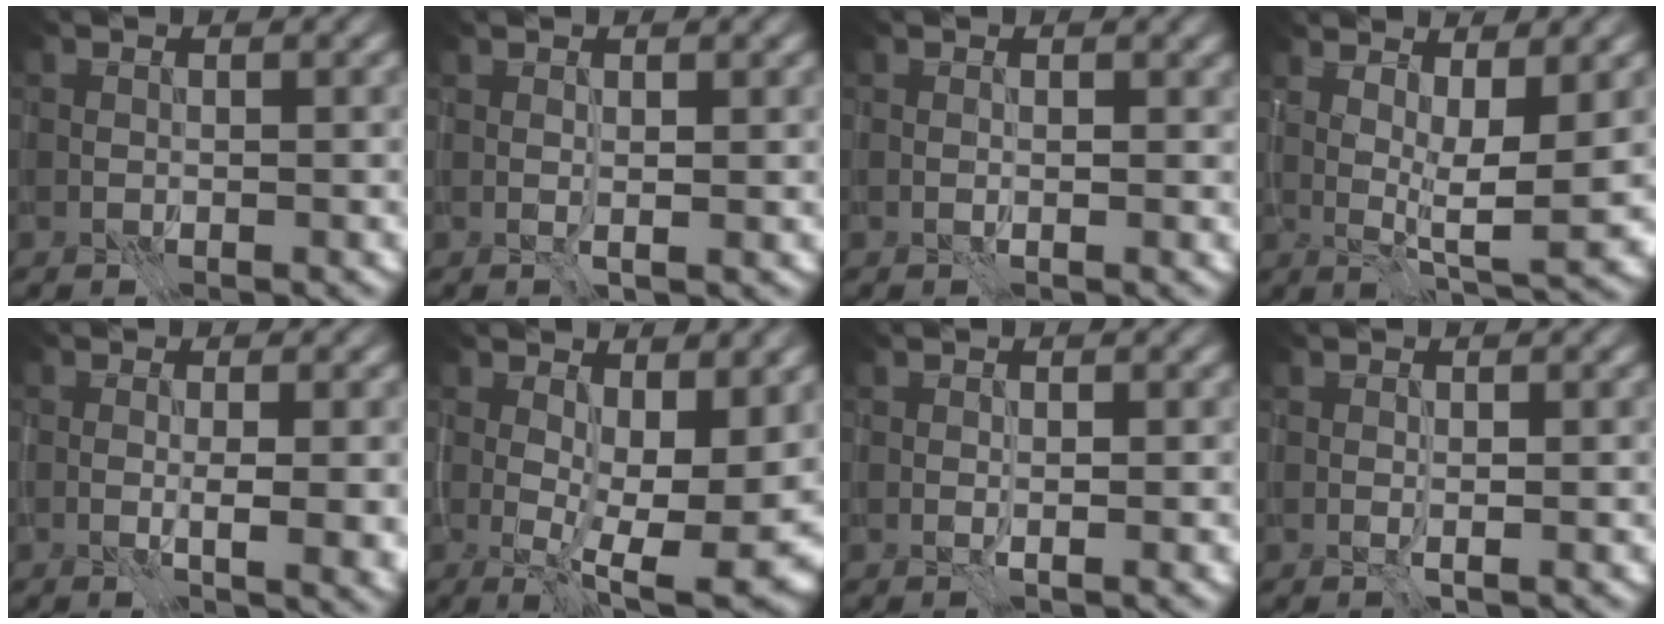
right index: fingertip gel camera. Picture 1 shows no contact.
{"total": 0.9, "force": [0.3, 0.0, 0.9], "torque": [-0.014, -0.001, 0.008]}
{"total": 0.5, "force": [0.1, 0.4, 0.4], "torque": [-0.006, -0.003, 0.003]}
{"total": 6.2, "force": [1.5, 1.2, 5.9], "torque": [-0.095, -0.006, 0.037]}
{"total": 3.5, "force": [-0.4, 0.7, 3.4], "torque": [-0.048, 0.001, 0.000]}
{"total": 11.1, "force": [1.3, 3.9, 10.3], "torque": [-0.150, -0.005, 0.040]}
{"total": 0.8, "force": [0.4, 0.2, 0.7], "torque": [-0.010, -0.001, 0.004]}
{"total": 0.6, "force": [0.1, 0.0, 0.6], "torque": [-0.012, 0.002, 0.004]}